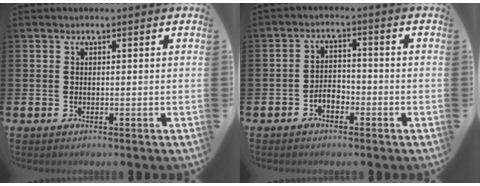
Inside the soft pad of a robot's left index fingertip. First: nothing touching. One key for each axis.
{"total": 2.6, "fx": -1.7, "fy": 1.5, "fz": 1.2, "tx": -0.028, "ty": 0.009, "tz": -0.037}